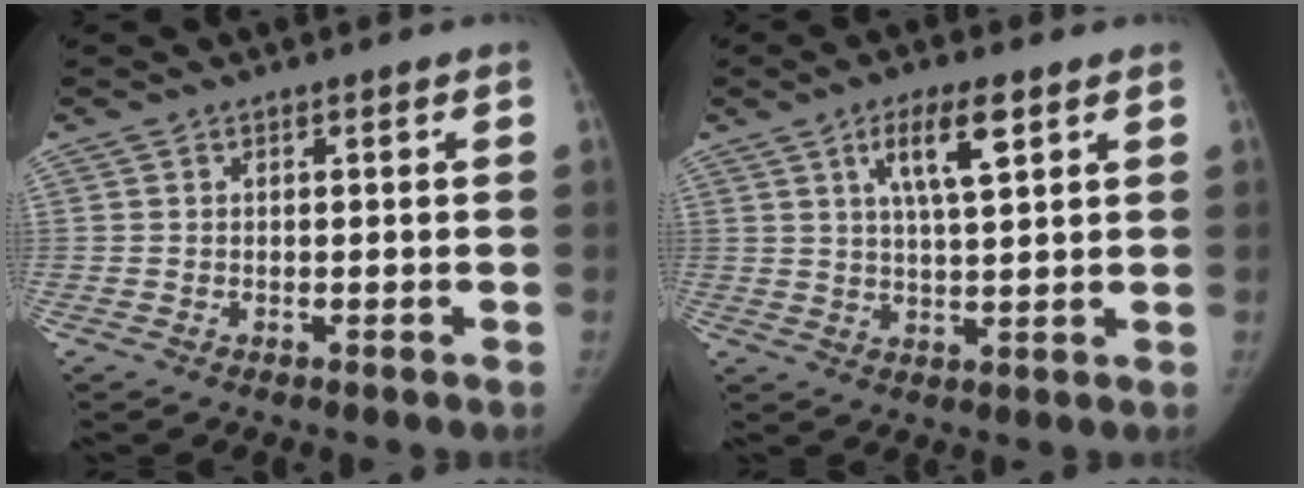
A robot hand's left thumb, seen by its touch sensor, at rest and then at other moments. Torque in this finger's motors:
{"motor_torque": [-0.02, 0.12, 0.67, -0.31, 0.09]}